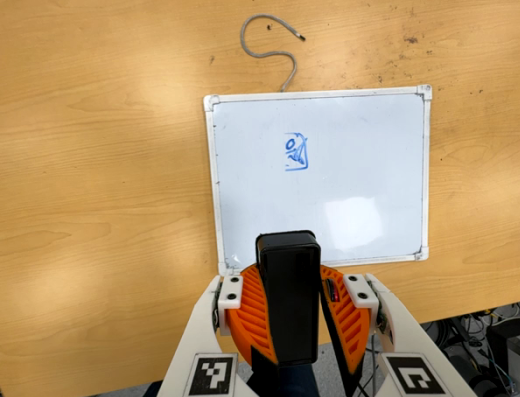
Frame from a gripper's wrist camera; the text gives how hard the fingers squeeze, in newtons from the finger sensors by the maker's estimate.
{"total": 11.0, "left": 10.9, "right": 11.1}